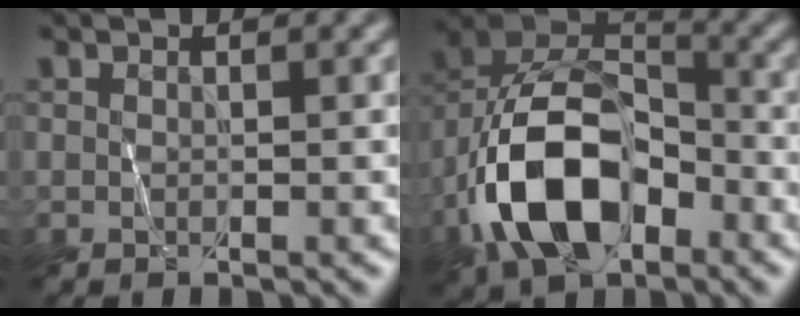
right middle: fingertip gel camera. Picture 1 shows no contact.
{"total": 11.3, "force": [-4.9, 6.4, 7.9], "torque": [-0.156, 0.015, -0.091]}